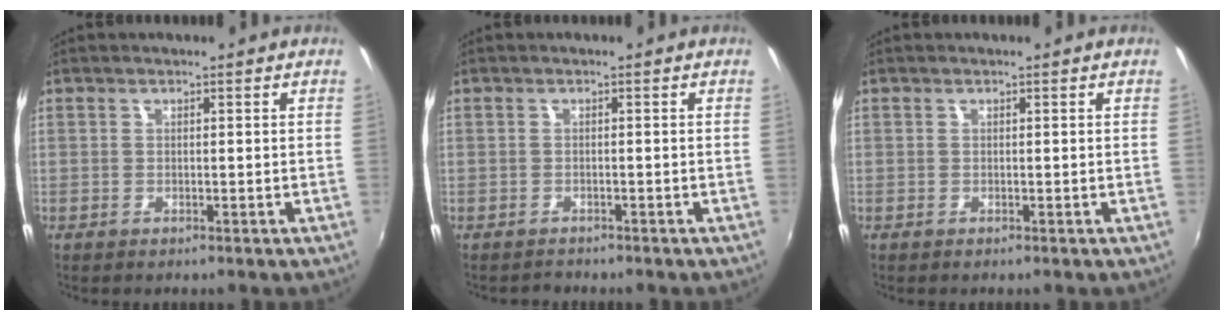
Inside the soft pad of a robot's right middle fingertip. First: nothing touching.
{"total": 1.1, "force": [-1.0, 0.3, -0.2], "torque": [0.000, 0.002, -0.016]}
{"total": 0.0}